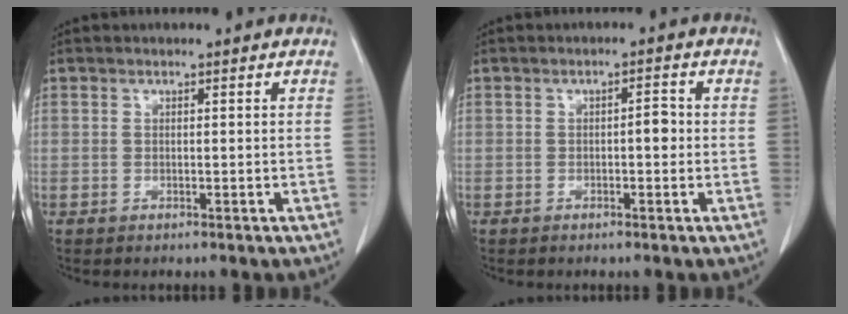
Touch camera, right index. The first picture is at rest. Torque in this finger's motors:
{"motor_torque": [0.28, -0.04, 0.01, 0.04]}